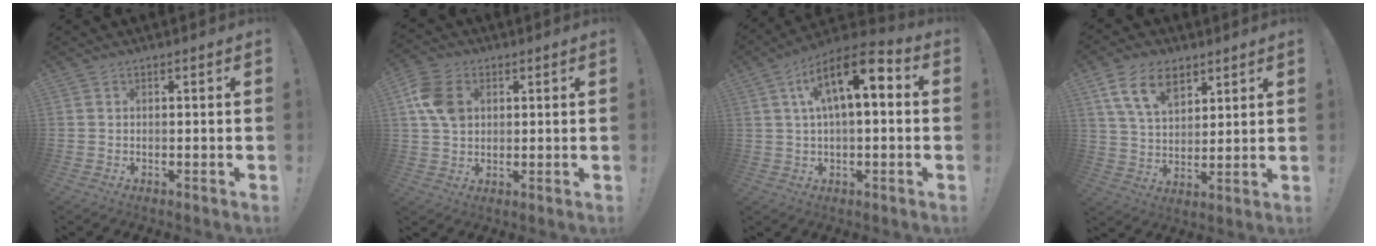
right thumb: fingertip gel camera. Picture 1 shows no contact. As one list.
[{"total": 10.0, "force": [2.5, 7.7, 5.9], "torque": [-0.097, 0.007, 0.050]}, {"total": 13.6, "force": [4.2, 5.5, 11.8], "torque": [-0.189, -0.007, 0.071]}, {"total": 12.8, "force": [7.5, 7.7, 6.9], "torque": [-0.121, -0.021, 0.143]}]